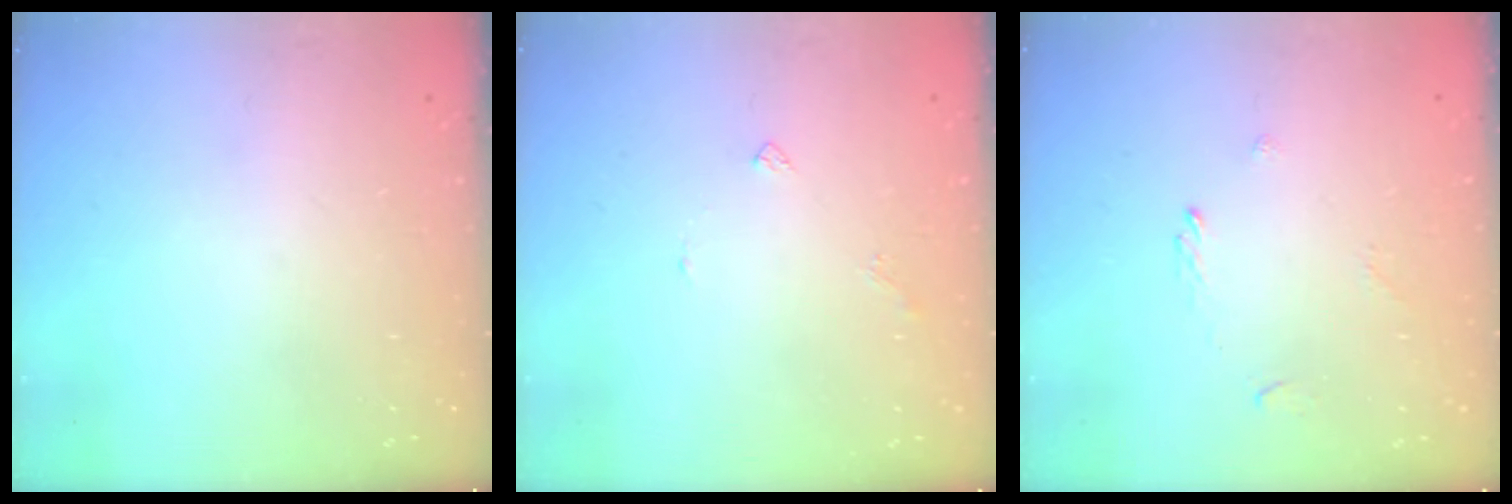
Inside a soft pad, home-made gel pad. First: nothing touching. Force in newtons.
{"total": 3.5, "press": 3.5, "slide": 0.5}
{"total": 1.6, "press": 1.5, "slide": 0.5}